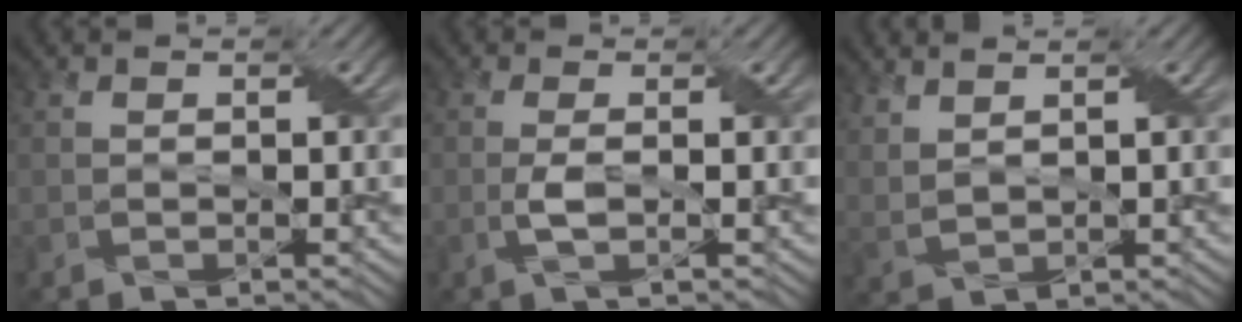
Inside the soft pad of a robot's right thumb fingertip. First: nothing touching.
{"total": 2.3, "force": [-0.4, 0.3, 2.3], "torque": [-0.053, 0.005, -0.011]}
{"total": 3.5, "force": [2.7, 1.0, 1.9], "torque": [-0.050, 0.006, 0.050]}